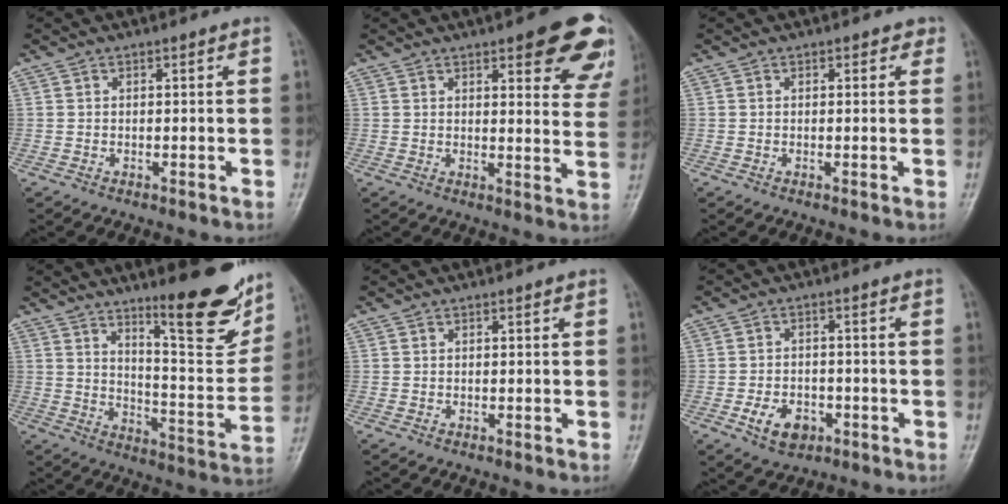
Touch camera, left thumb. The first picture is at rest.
{"total": 15.0, "force": [8.8, 4.8, 11.1], "torque": [-0.097, -0.038, 0.093]}
{"total": 1.3, "force": [0.6, 1.0, 0.6], "torque": [0.011, 0.001, 0.000]}
{"total": 17.9, "force": [11.8, 4.3, 12.9], "torque": [-0.134, -0.080, 0.179]}
{"total": 0.0}
{"total": 6.1, "force": [-2.8, 4.2, 3.5], "torque": [-0.047, 0.015, -0.042]}